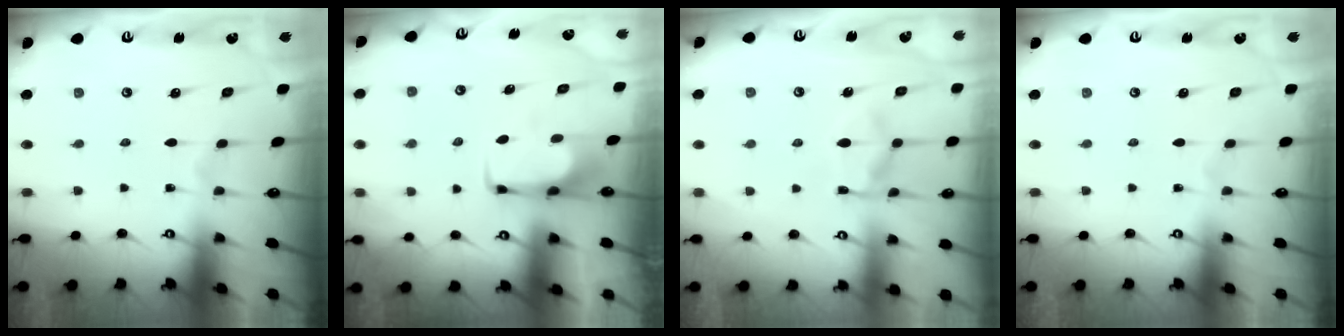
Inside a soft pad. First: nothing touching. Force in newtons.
{"total": 1.7, "press": 1.6, "slide": 0.5}
{"total": 9.9, "press": 9.8, "slide": 1.2}
{"total": 0.0}